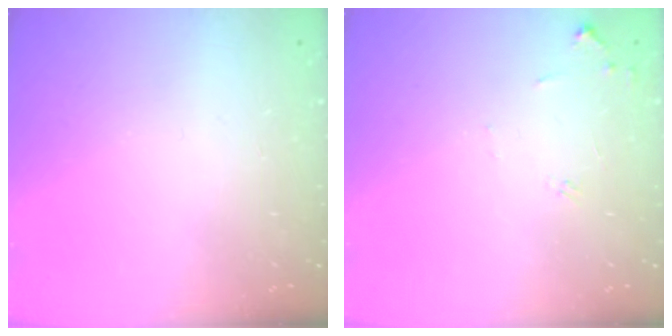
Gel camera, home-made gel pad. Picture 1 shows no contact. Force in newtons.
{"total": 6.3, "press": 6.3, "slide": 0.8}